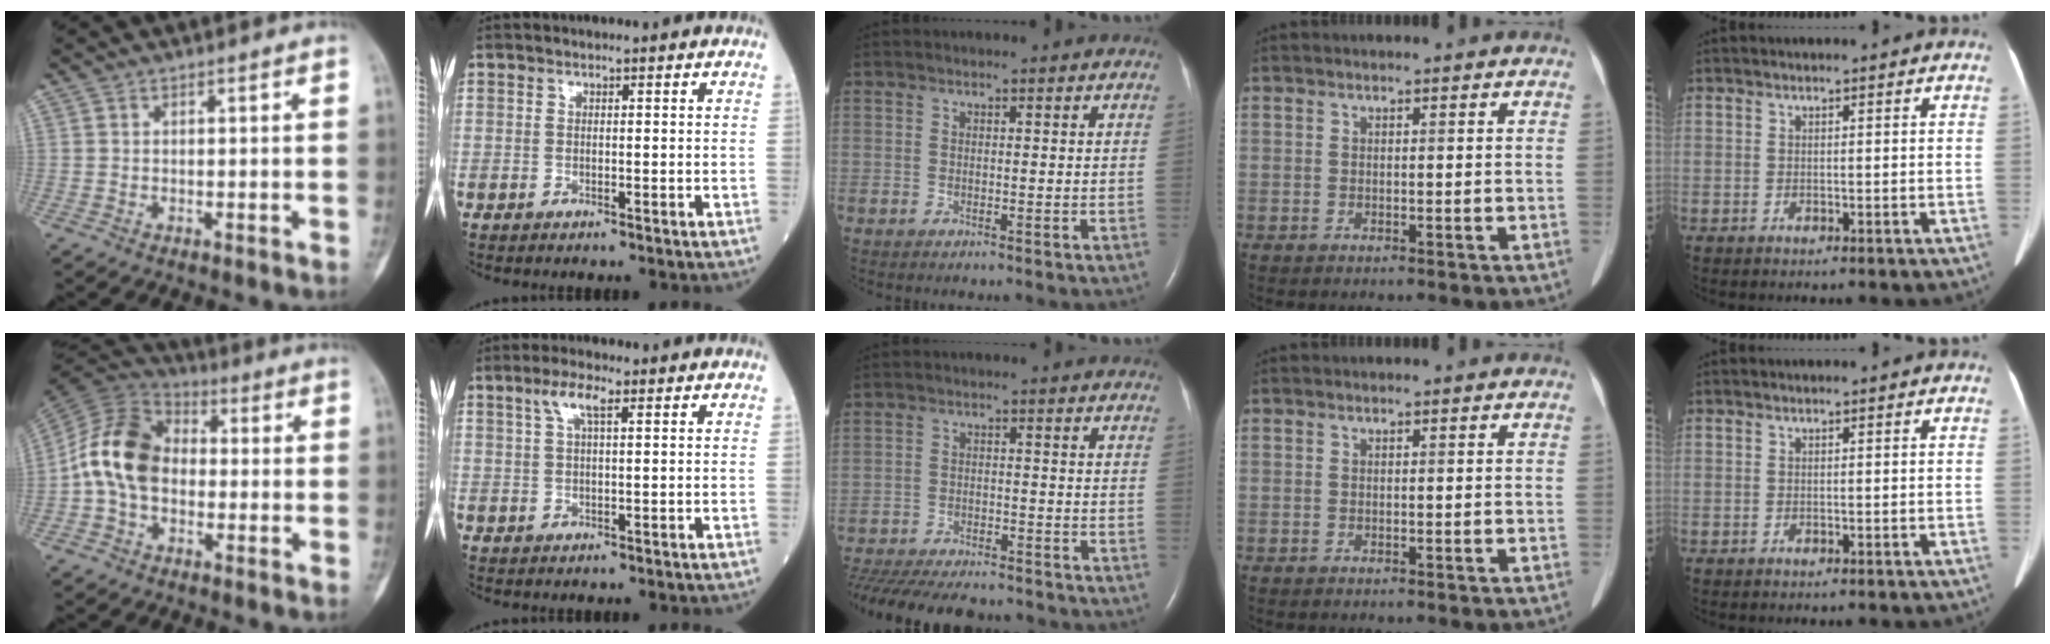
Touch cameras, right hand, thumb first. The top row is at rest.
{"thumb": {"total": 12.9, "force": [-1.2, 9.3, 8.9], "torque": [-0.155, 0.034, -0.038]}, "index": {"total": 3.7, "force": [1.9, 0.7, 3.1], "torque": [-0.068, 0.012, 0.039]}, "middle": {"total": 19.4, "force": [-17.0, 4.8, 8.1], "torque": [-0.208, -0.034, -0.244]}}